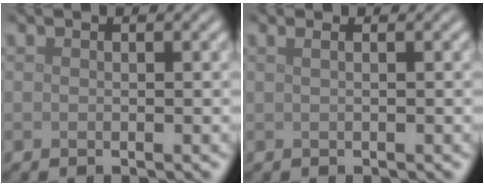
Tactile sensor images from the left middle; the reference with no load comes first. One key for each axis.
{"total": 1.6, "fx": 0.7, "fy": 0.8, "fz": 1.2, "tx": -0.009, "ty": 0.004, "tz": -0.004}